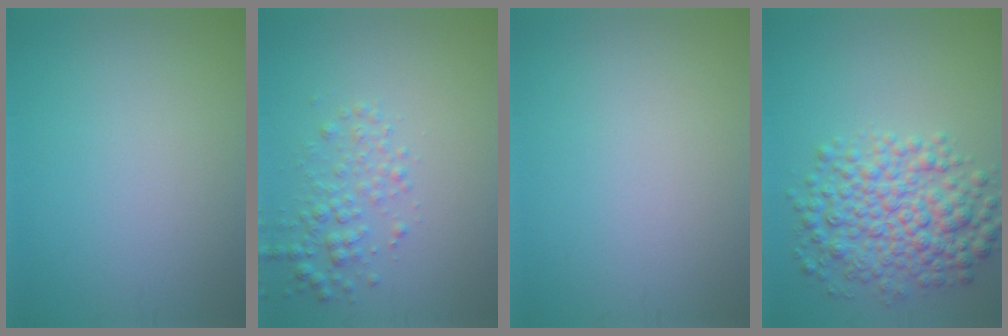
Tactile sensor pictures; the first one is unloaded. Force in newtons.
{"total": 2.5, "press": 2.5, "slide": 0.1}
{"total": 0.0}
{"total": 6.5, "press": 6.5, "slide": 0.0}